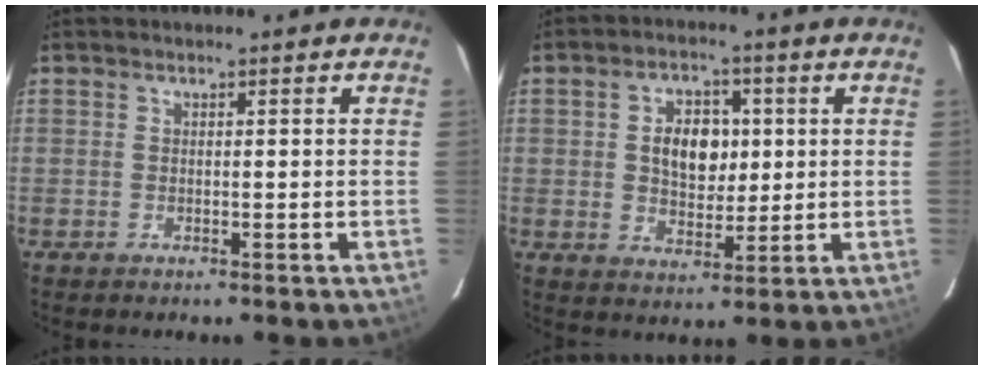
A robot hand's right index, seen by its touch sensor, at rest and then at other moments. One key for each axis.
{"total": 8.1, "fx": 1.2, "fy": 5.5, "fz": 5.8, "tx": -0.103, "ty": 0.015, "tz": 0.026}